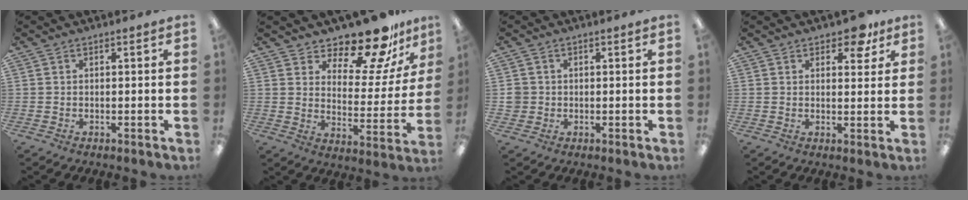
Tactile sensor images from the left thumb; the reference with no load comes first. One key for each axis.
{"total": 15.8, "fx": 13.8, "fy": 4.8, "fz": 6.1, "tx": -0.096, "ty": -0.115, "tz": 0.237}
{"total": 2.7, "fx": 0.0, "fy": 2.6, "fz": 0.4, "tx": -0.011, "ty": 0.003, "tz": 0.000}
{"total": 6.2, "fx": 4.3, "fy": 3.1, "fz": 3.1, "tx": -0.031, "ty": -0.016, "tz": 0.071}